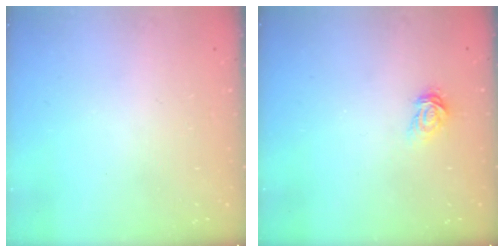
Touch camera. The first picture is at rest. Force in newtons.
{"total": 3.2, "press": 3.2, "slide": 0.3}